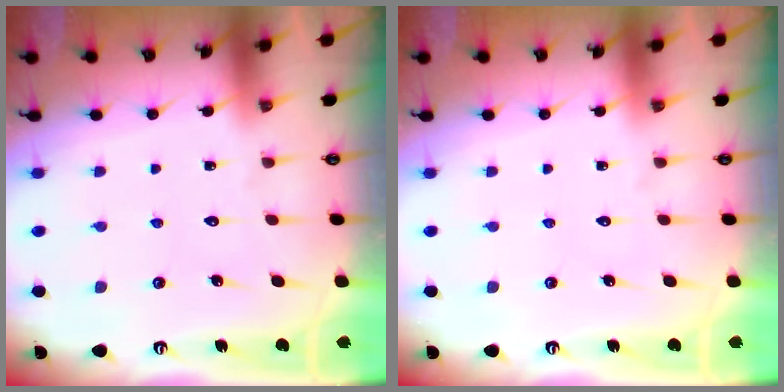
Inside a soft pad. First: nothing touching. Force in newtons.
{"total": 0.0}